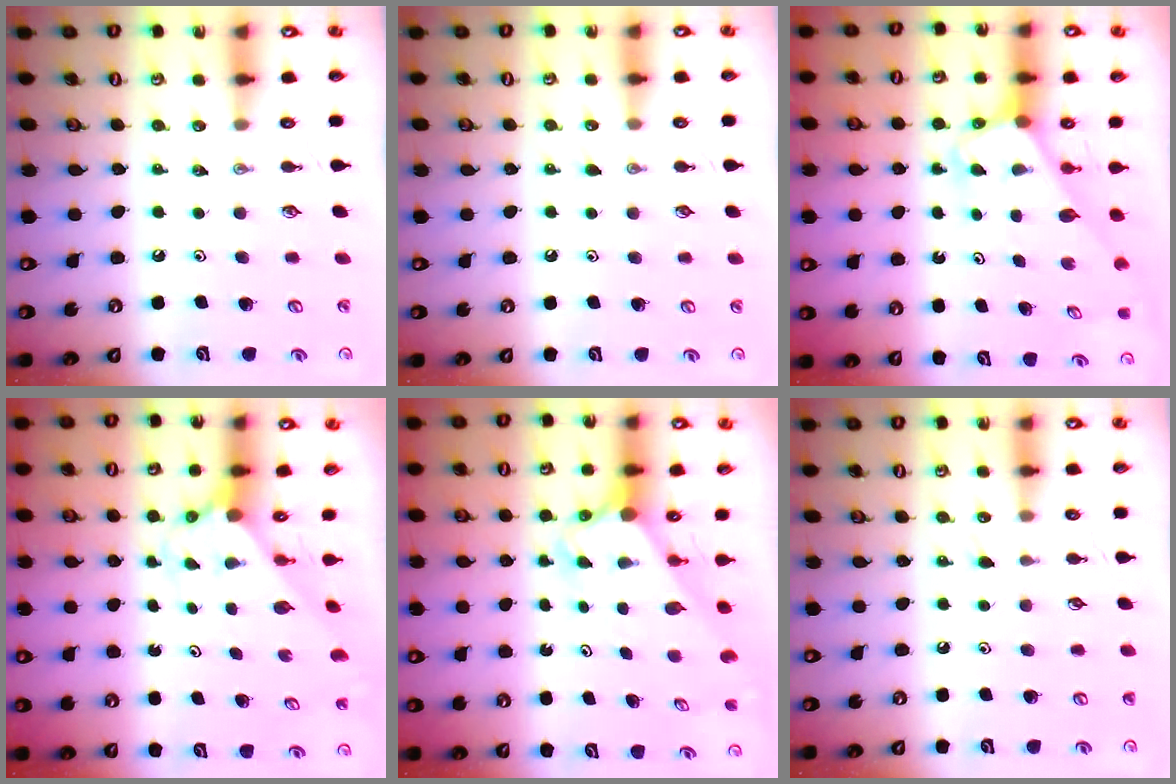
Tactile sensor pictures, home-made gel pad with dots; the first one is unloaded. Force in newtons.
{"total": 4.6, "press": 4.6, "slide": 0.5}
{"total": 3.2, "press": 3.2, "slide": 0.2}
{"total": 1.6, "press": 1.6, "slide": 0.1}
{"total": 2.7, "press": 2.7, "slide": 0.0}
{"total": 4.1, "press": 4.1, "slide": 0.5}